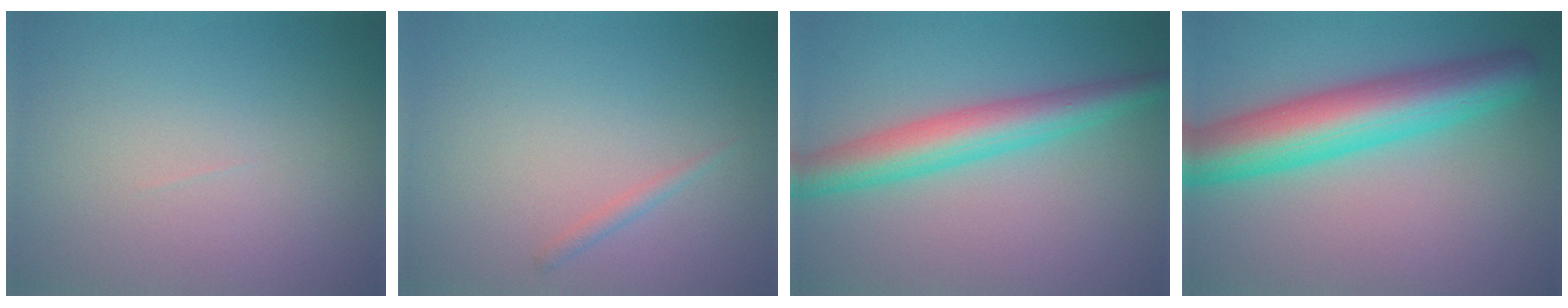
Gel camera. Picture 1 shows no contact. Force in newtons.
{"total": 0.8, "press": 0.8, "slide": 0.0}
{"total": 5.3, "press": 5.3, "slide": 0.2}
{"total": 8.8, "press": 8.8, "slide": 0.3}